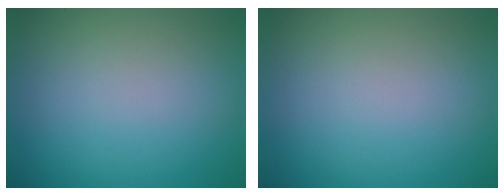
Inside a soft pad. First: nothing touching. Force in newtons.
{"total": 0.0}